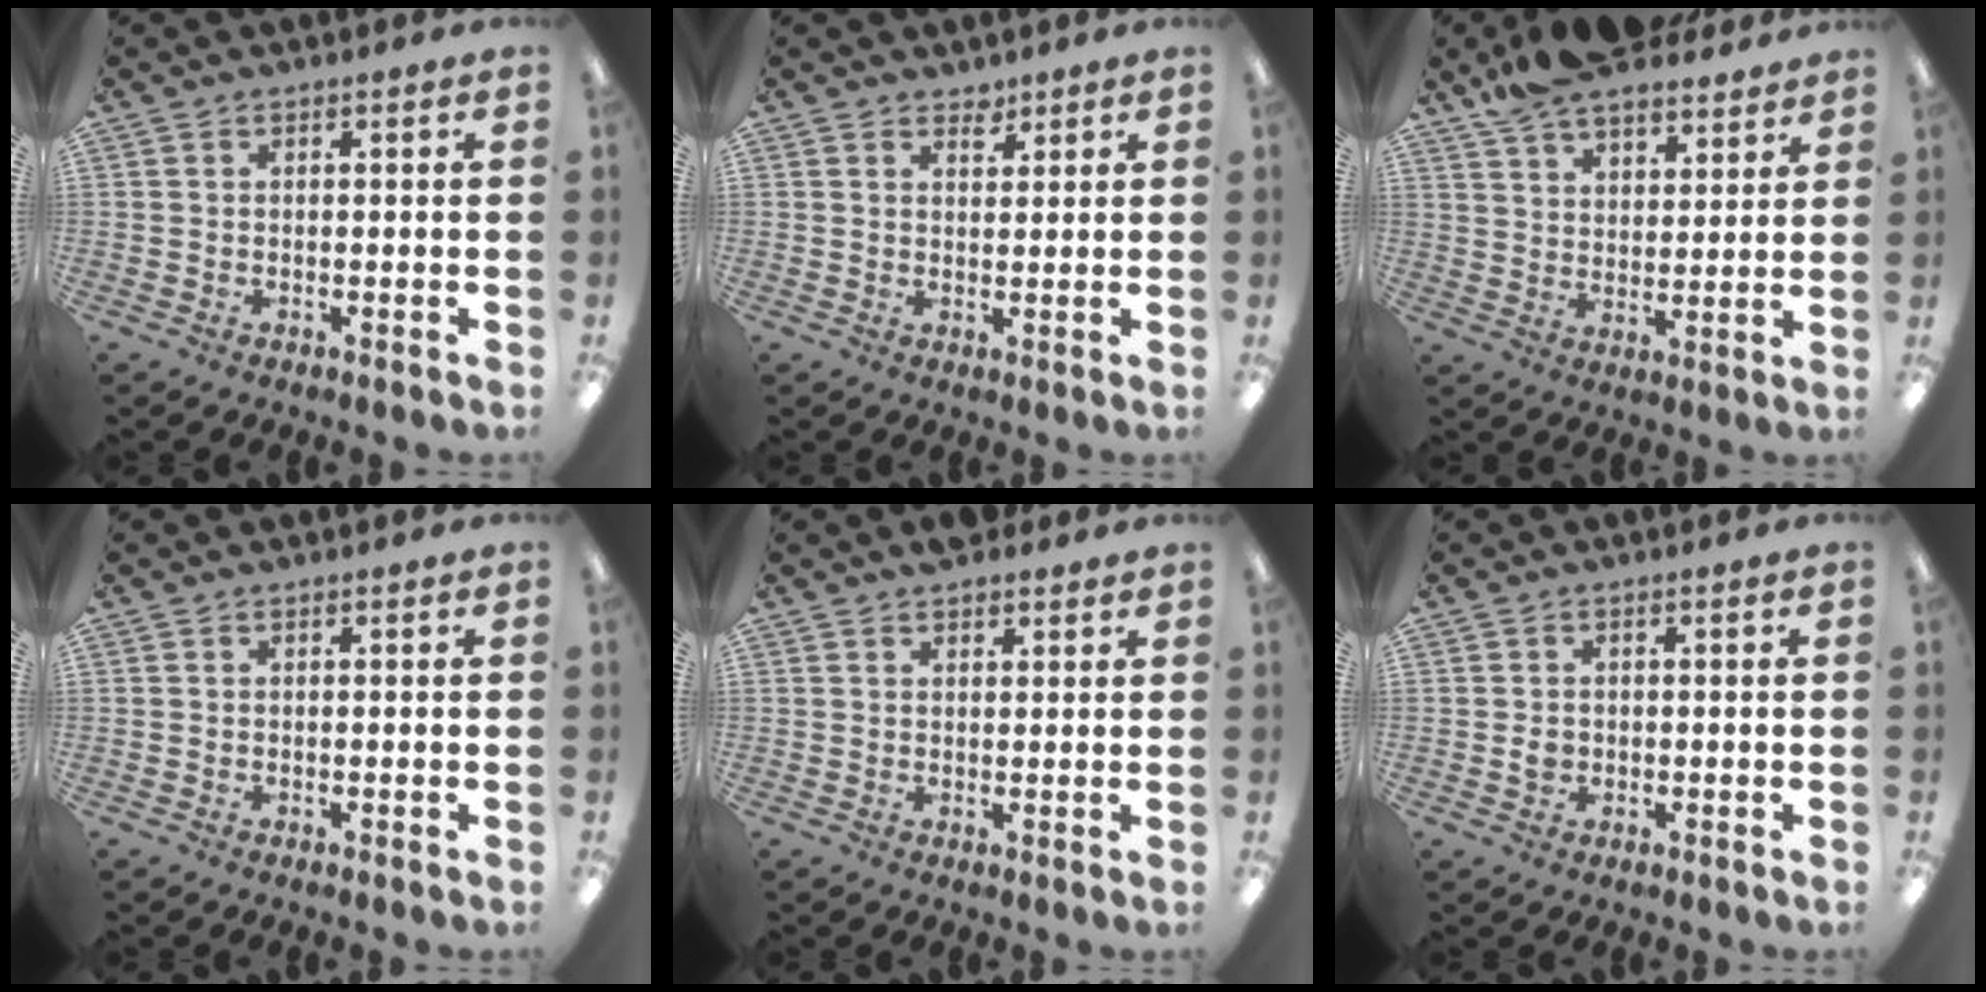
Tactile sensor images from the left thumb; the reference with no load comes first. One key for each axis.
{"total": 2.7, "fx": 2.4, "fy": 1.2, "fz": 0.5, "tx": 0.012, "ty": -0.019, "tz": 0.040}
{"total": 10.3, "fx": 9.0, "fy": 3.4, "fz": 3.7, "tx": -0.075, "ty": -0.049, "tz": 0.166}
{"total": 0.0}
{"total": 2.4, "fx": 2.0, "fy": 0.9, "fz": 0.8, "tx": -0.010, "ty": -0.004, "tz": 0.035}
{"total": 1.8, "fx": 0.0, "fy": 1.6, "fz": 0.9, "tx": -0.010, "ty": 0.000, "tz": -0.002}